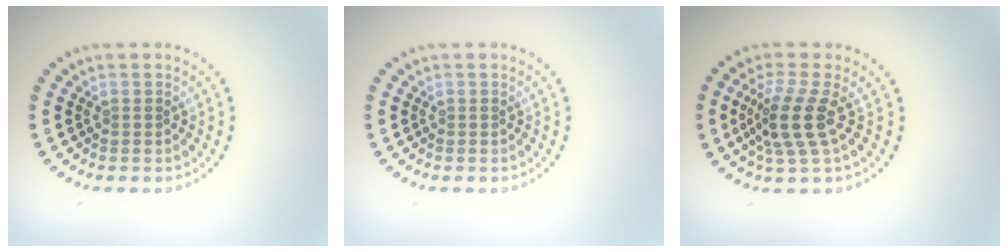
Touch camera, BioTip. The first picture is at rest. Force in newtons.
{"total": 0.0}
{"total": 3.7, "press": 2.8, "slide": 2.4}